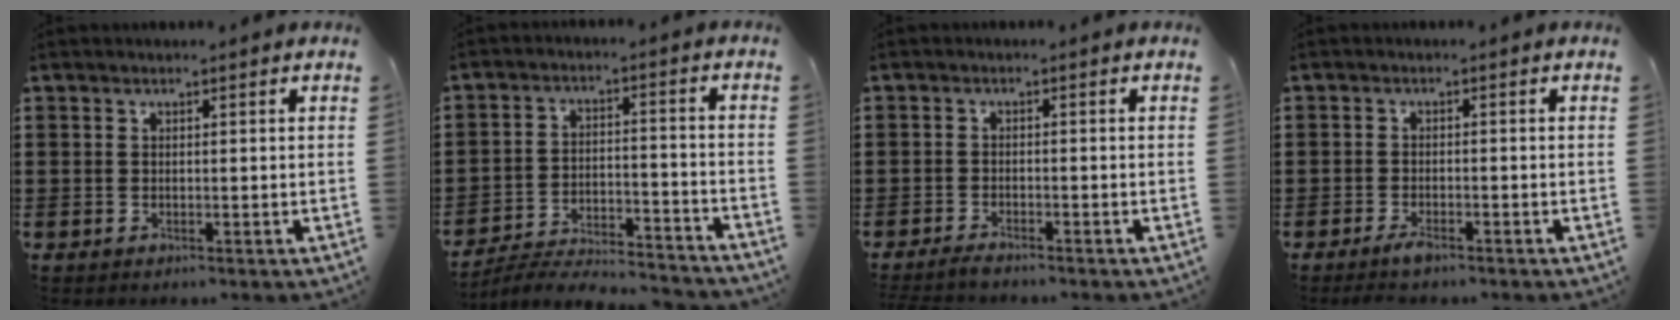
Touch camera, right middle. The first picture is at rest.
{"total": 5.6, "force": [-5.4, 0.6, 1.3], "torque": [-0.028, 0.005, -0.108]}
{"total": 1.6, "force": [-1.5, 0.1, 0.5], "torque": [-0.011, 0.001, -0.029]}
{"total": 2.3, "force": [-1.7, 0.6, 1.3], "torque": [-0.030, -0.001, -0.035]}